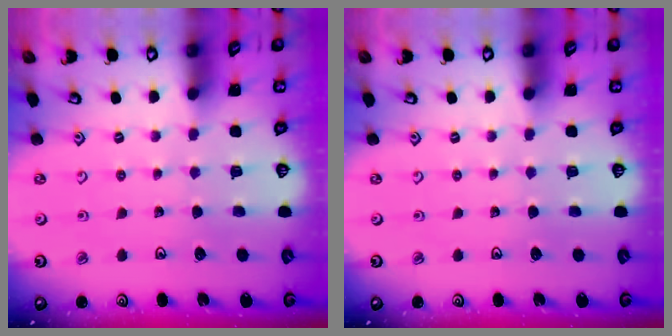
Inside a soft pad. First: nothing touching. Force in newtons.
{"total": 0.0}